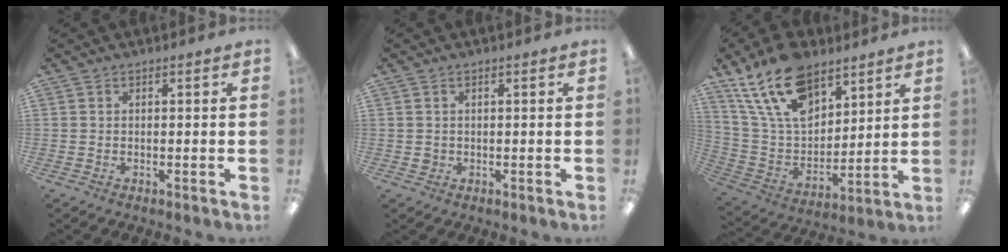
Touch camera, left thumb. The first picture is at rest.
{"total": 1.9, "force": [0.3, 1.8, 0.6], "torque": [-0.005, 0.000, 0.001]}
{"total": 19.4, "force": [12.4, 10.6, 10.4], "torque": [-0.210, -0.050, 0.227]}